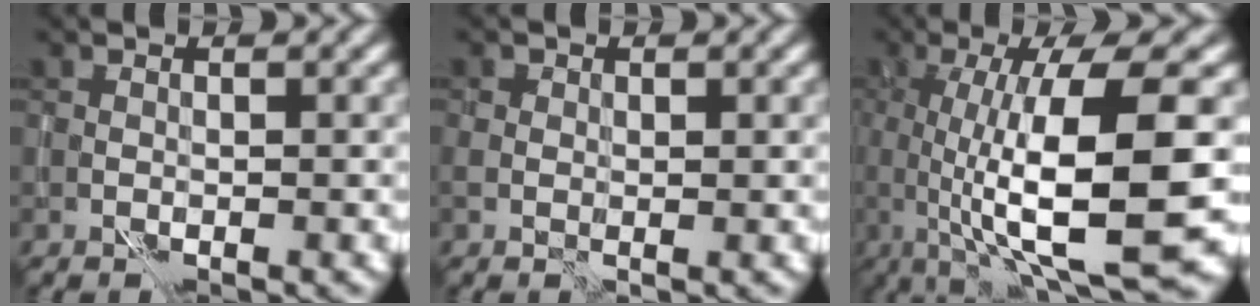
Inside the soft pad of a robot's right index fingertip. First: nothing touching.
{"total": 1.7, "force": [0.3, 1.4, 0.9], "torque": [-0.015, 0.002, 0.006]}
{"total": 12.7, "force": [-0.9, 3.2, 12.3], "torque": [-0.173, -0.001, -0.012]}